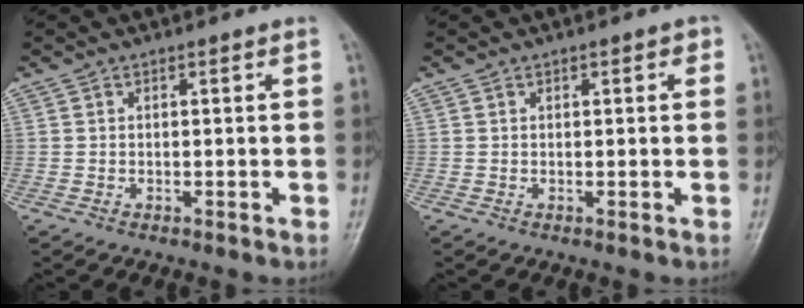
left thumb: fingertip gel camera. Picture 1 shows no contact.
{"total": 1.6, "force": [0.6, 0.8, 1.2], "torque": [-0.010, 0.002, 0.007]}